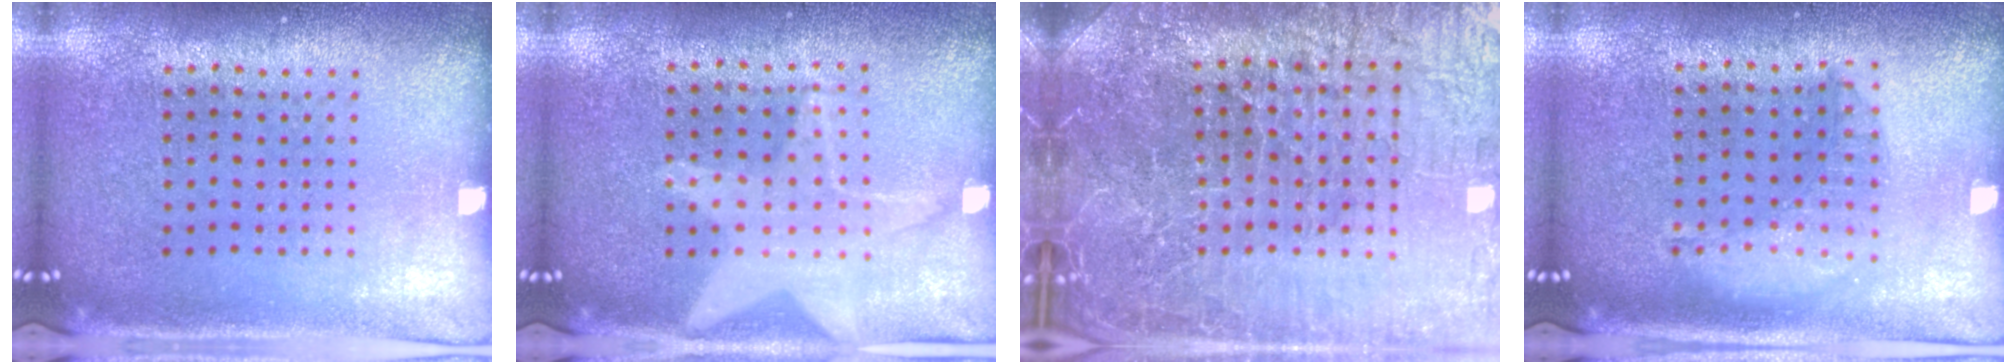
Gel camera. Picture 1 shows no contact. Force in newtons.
{"total": 1.2, "press": 1.2, "slide": 0.2}
{"total": 6.2, "press": 5.6, "slide": 2.7}
{"total": 1.4, "press": 1.3, "slide": 0.4}